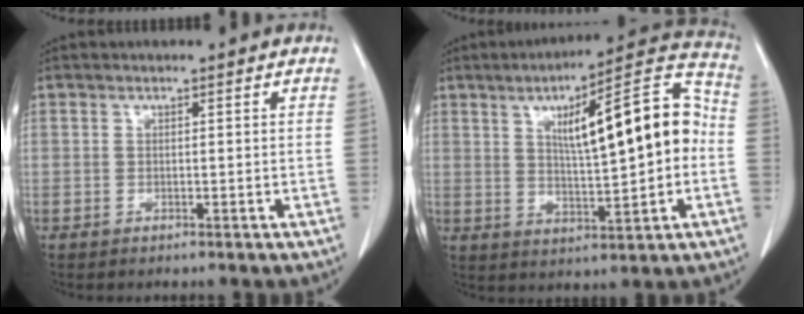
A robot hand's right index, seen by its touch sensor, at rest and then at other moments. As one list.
[{"total": 16.4, "force": [1.8, 3.3, 15.9], "torque": [-0.231, 0.038, 0.030]}]